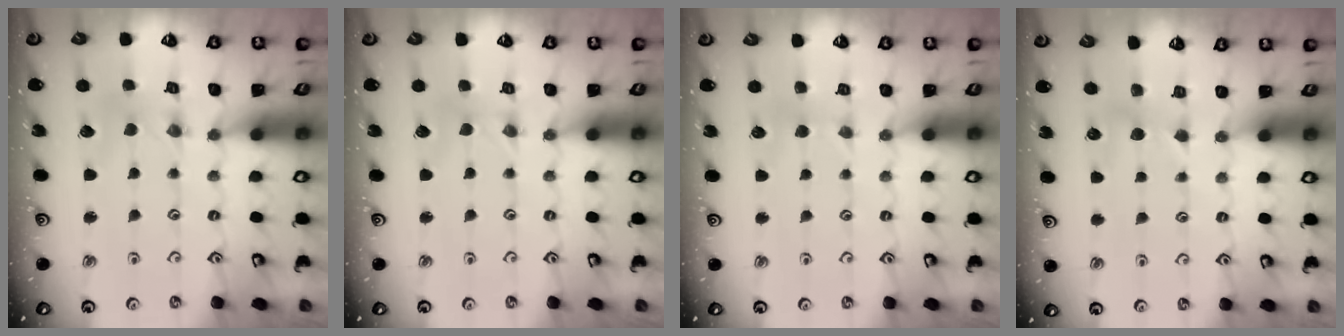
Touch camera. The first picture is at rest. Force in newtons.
{"total": 0.0}
{"total": 3.1, "press": 3.1, "slide": 0.5}
{"total": 3.6, "press": 3.6, "slide": 0.5}